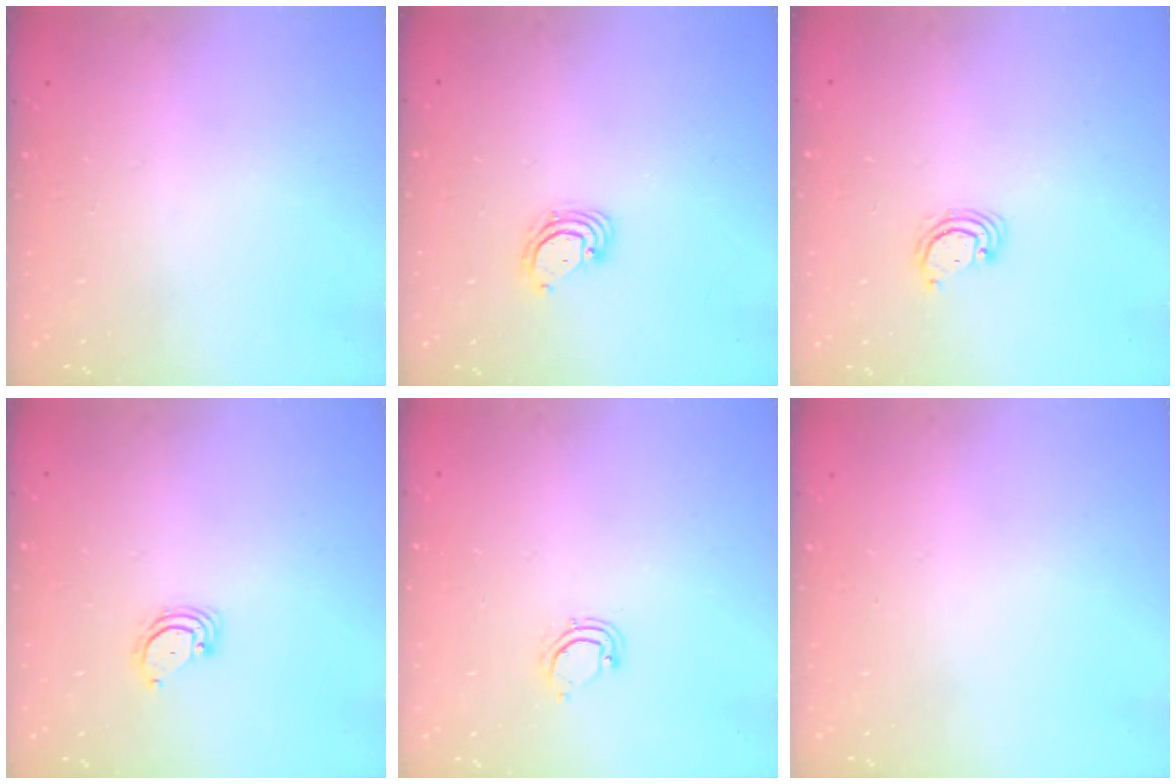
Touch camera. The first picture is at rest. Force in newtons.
{"total": 3.4, "press": 3.4, "slide": 0.2}
{"total": 3.2, "press": 3.1, "slide": 0.3}
{"total": 2.8, "press": 2.8, "slide": 0.3}
{"total": 4.6, "press": 4.6, "slide": 0.3}
{"total": 0.0}